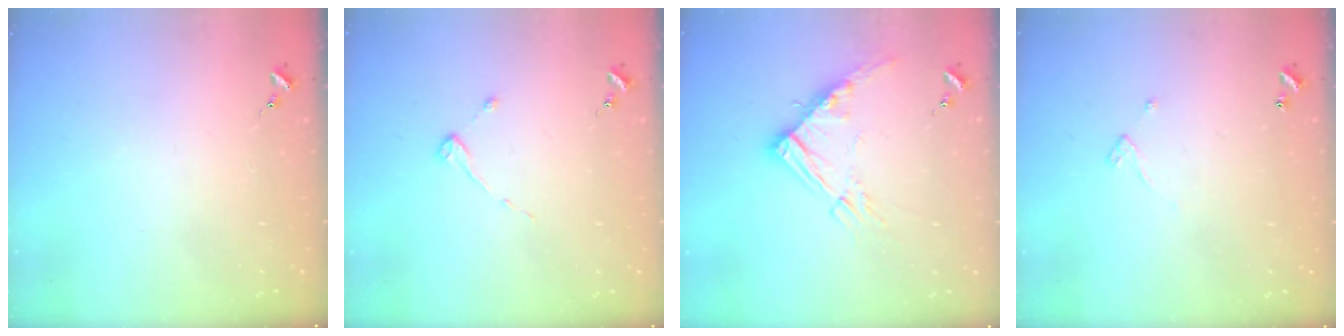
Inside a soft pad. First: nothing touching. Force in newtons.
{"total": 2.6, "press": 2.5, "slide": 0.4}
{"total": 12.3, "press": 12.2, "slide": 1.3}
{"total": 3.2, "press": 3.1, "slide": 0.3}